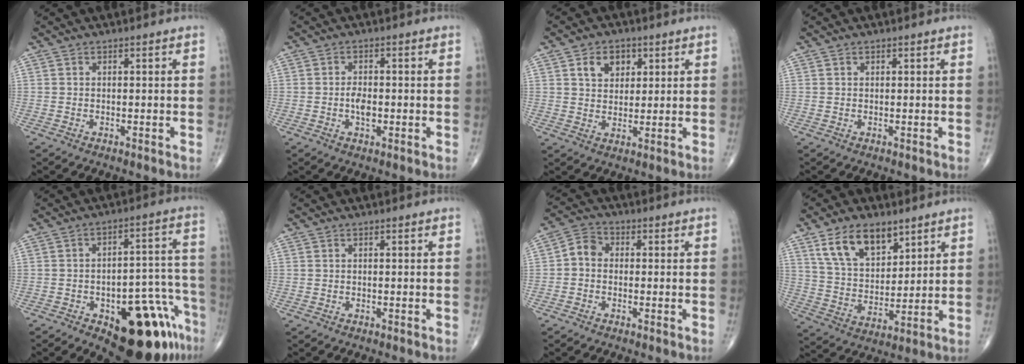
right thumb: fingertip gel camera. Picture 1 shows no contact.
{"total": 3.1, "force": [-0.6, 1.7, 2.5], "torque": [-0.039, 0.002, -0.013]}
{"total": 6.2, "force": [2.6, 4.5, 3.4], "torque": [-0.027, -0.010, 0.042]}
{"total": 0.0}
{"total": 19.3, "force": [-10.3, 7.9, 14.3], "torque": [-0.119, 0.082, -0.128]}
{"total": 0.0}
{"total": 4.2, "force": [-0.4, 3.4, 2.4], "torque": [-0.030, 0.012, -0.023]}
{"total": 12.5, "force": [7.4, 6.8, 7.4], "torque": [-0.108, -0.036, 0.146]}